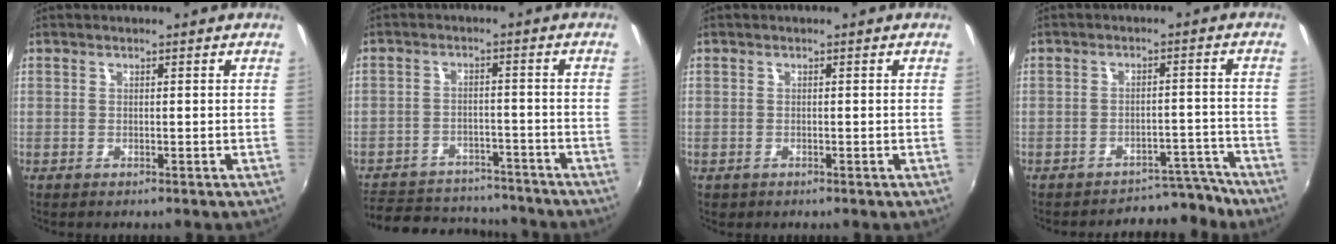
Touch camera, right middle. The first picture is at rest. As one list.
[{"total": 17.7, "force": [-14.8, 7.5, 6.2], "torque": [-0.148, 0.022, -0.194]}, {"total": 0.8, "force": [-0.5, 0.5, 0.4], "torque": [-0.009, 0.000, -0.005]}, {"total": 7.5, "force": [-7.2, 2.1, 0.1], "torque": [0.014, 0.033, -0.089]}]